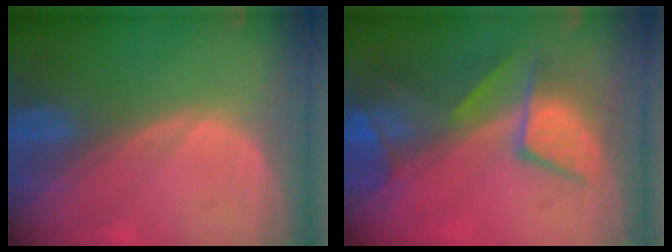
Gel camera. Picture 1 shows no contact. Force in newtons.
{"total": 9.4, "press": 8.6, "slide": 3.8}